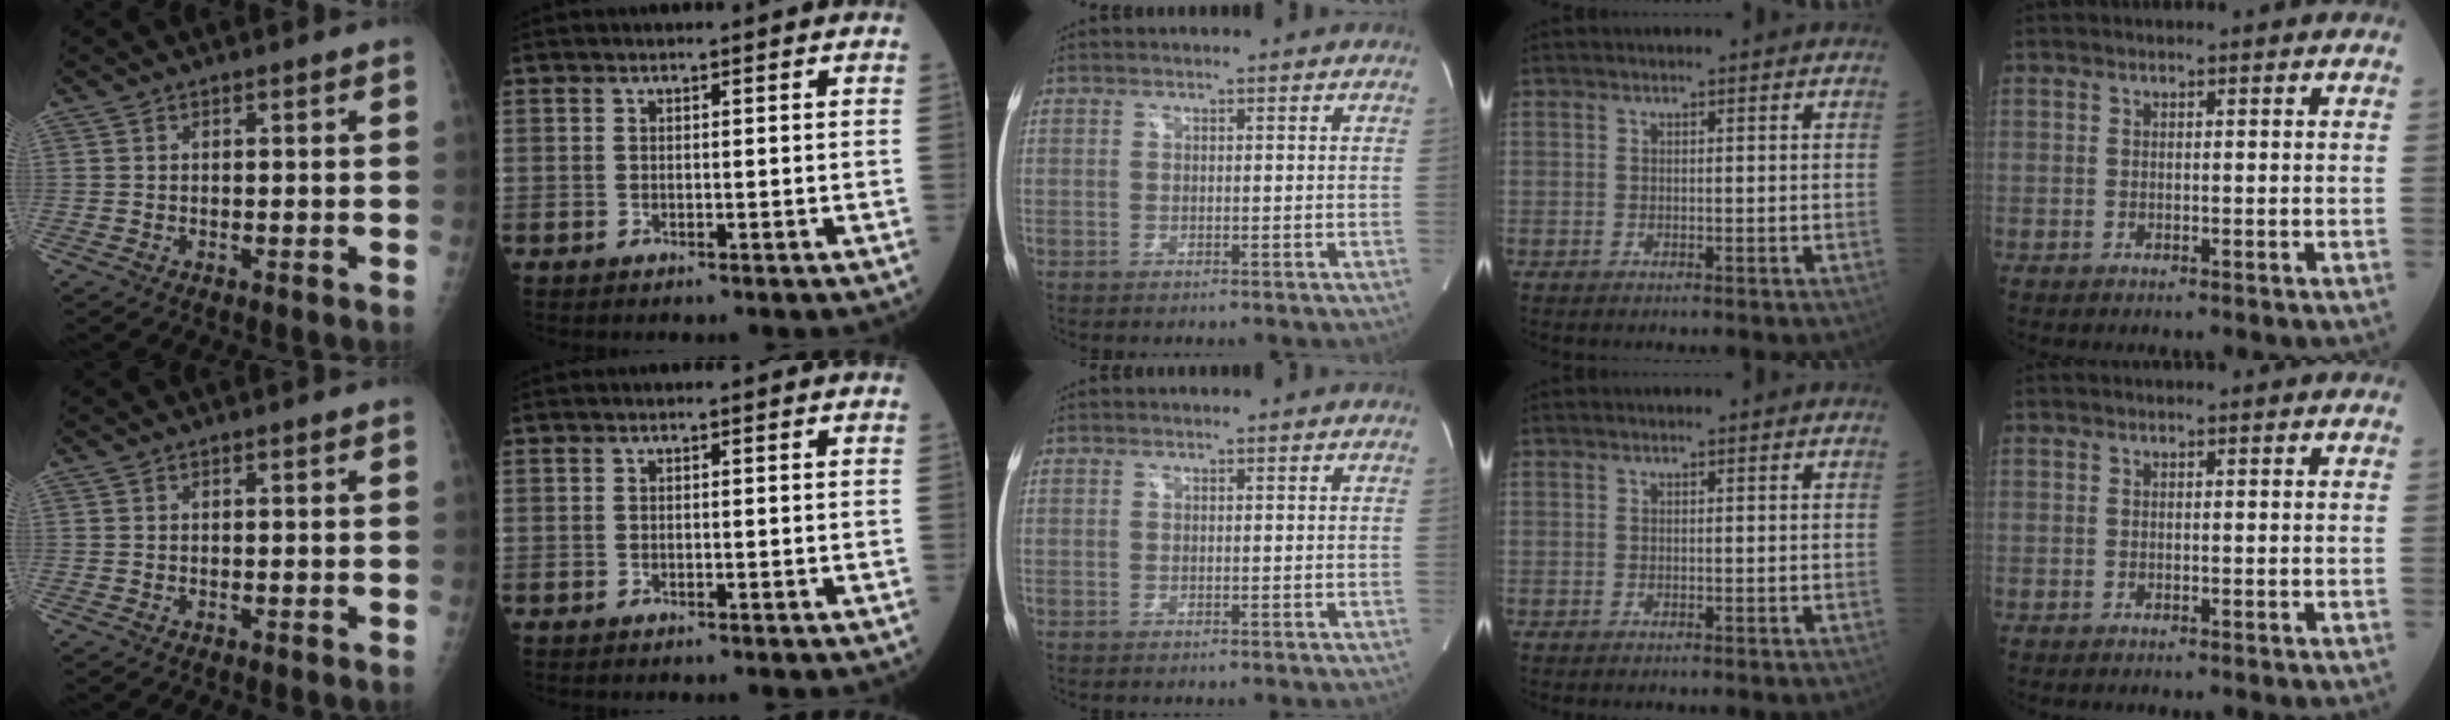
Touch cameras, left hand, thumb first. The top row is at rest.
{}